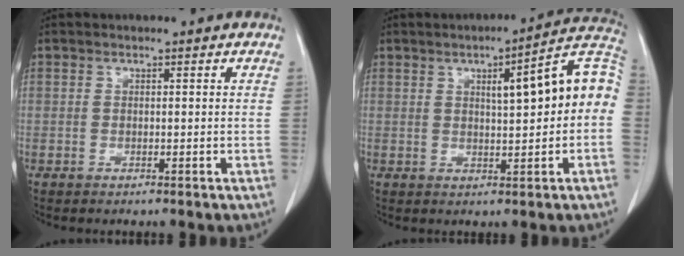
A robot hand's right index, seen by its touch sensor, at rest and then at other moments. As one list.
[{"total": 11.0, "force": [1.2, 1.8, 10.8], "torque": [-0.141, 0.034, 0.012]}]